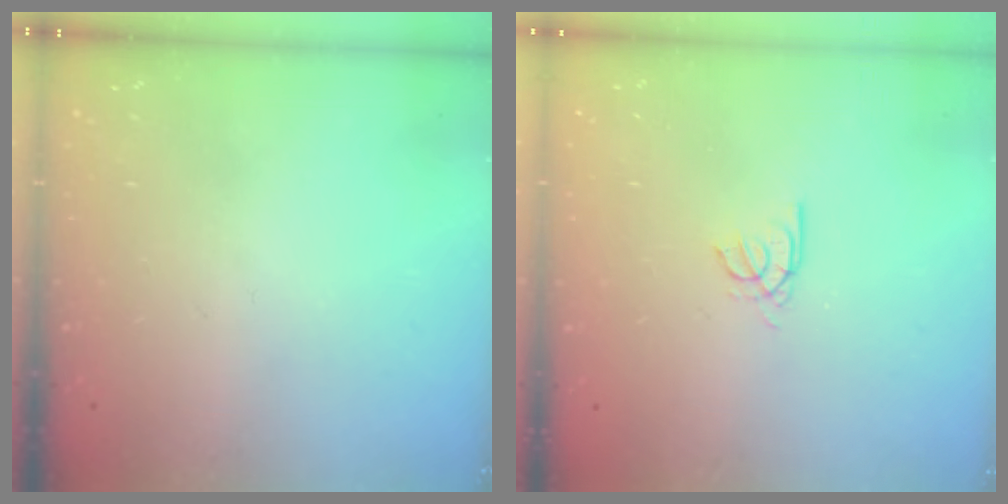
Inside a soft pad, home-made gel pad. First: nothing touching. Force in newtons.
{"total": 2.6, "press": 2.6, "slide": 0.4}